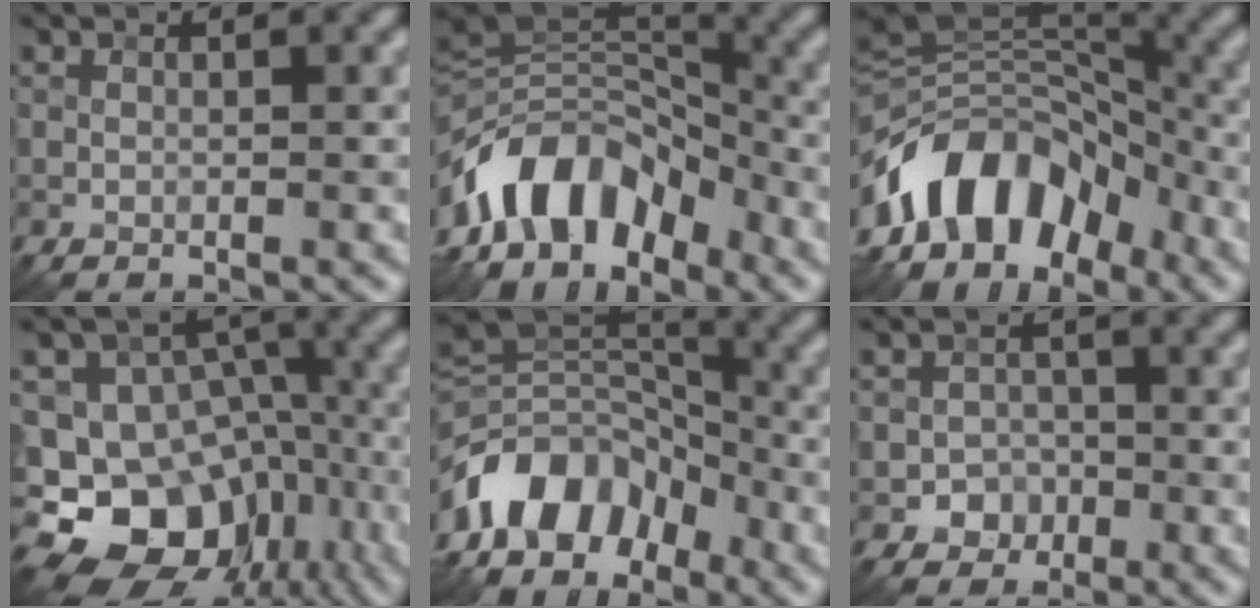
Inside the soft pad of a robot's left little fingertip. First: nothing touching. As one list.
[{"total": 9.3, "force": [-5.6, 5.3, 5.2], "torque": [-0.069, 0.008, -0.106]}, {"total": 11.9, "force": [-6.6, 7.1, 6.9], "torque": [-0.115, 0.024, -0.135]}, {"total": 16.8, "force": [-8.3, 12.9, 6.7], "torque": [-0.131, -0.012, -0.136]}, {"total": 9.4, "force": [-5.5, 6.1, 4.7], "torque": [-0.065, 0.006, -0.114]}, {"total": 2.6, "force": [-1.3, 2.2, 0.5], "torque": [0.012, 0.009, -0.026]}]